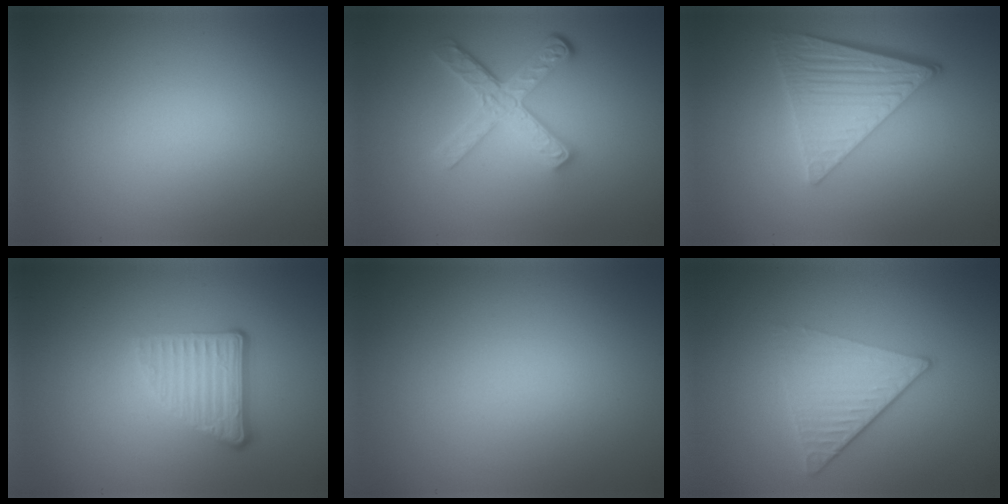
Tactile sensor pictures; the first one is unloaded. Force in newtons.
{"total": 4.9, "press": 3.6, "slide": 3.3}
{"total": 5.8, "press": 4.4, "slide": 3.8}
{"total": 3.7, "press": 2.4, "slide": 2.8}
{"total": 0.0}
{"total": 3.4, "press": 2.8, "slide": 1.9}